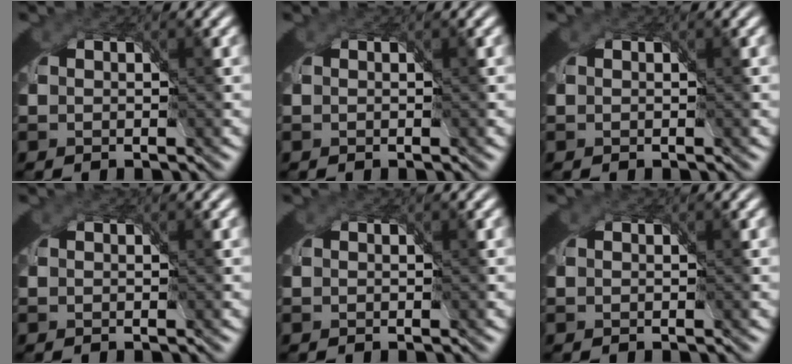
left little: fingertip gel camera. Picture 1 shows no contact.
{"total": 0.0}
{"total": 0.0}
{"total": 0.0}
{"total": 0.0}
{"total": 0.0}